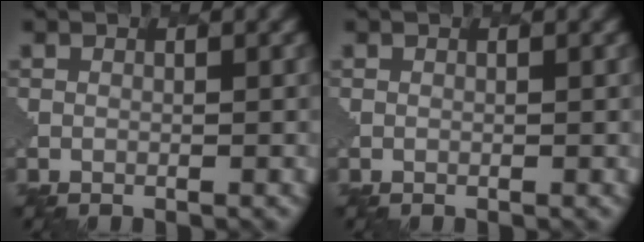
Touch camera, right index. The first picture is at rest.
{"total": 0.0}